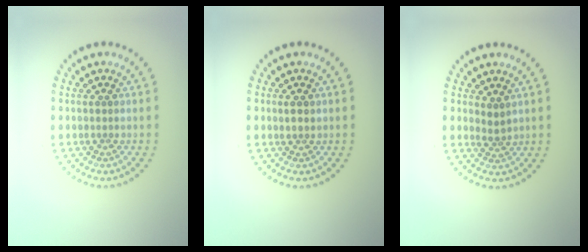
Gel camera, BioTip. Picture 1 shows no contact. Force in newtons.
{"total": 1.0, "press": 0.9, "slide": 0.5}
{"total": 1.4, "press": 1.0, "slide": 1.0}